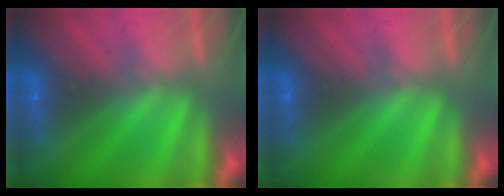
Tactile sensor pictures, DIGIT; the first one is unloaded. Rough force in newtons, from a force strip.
{"total": 0.0}